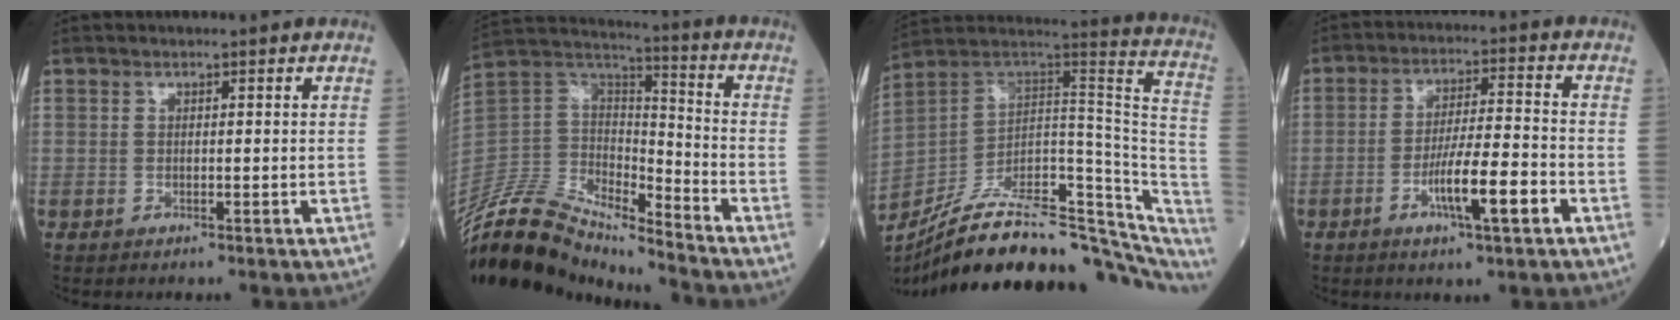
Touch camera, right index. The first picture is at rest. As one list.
[{"total": 18.0, "force": [-17.0, 3.2, 5.1], "torque": [-0.106, 0.050, -0.317]}, {"total": 29.4, "force": [-21.1, 10.1, 17.9], "torque": [-0.218, 0.031, -0.306]}, {"total": 9.0, "force": [-3.8, 0.6, 8.2], "torque": [-0.145, -0.003, -0.064]}]